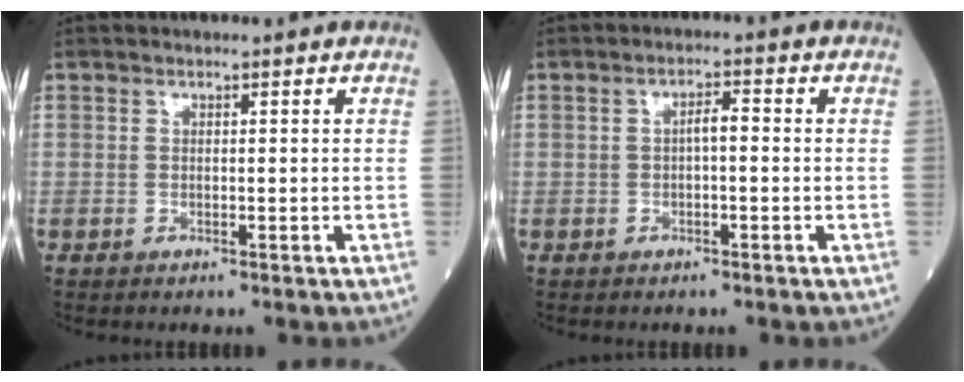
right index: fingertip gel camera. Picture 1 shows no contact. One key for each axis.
{"total": 2.3, "fx": 0.0, "fy": 0.5, "fz": 2.2, "tx": -0.040, "ty": 0.005, "tz": 0.000}